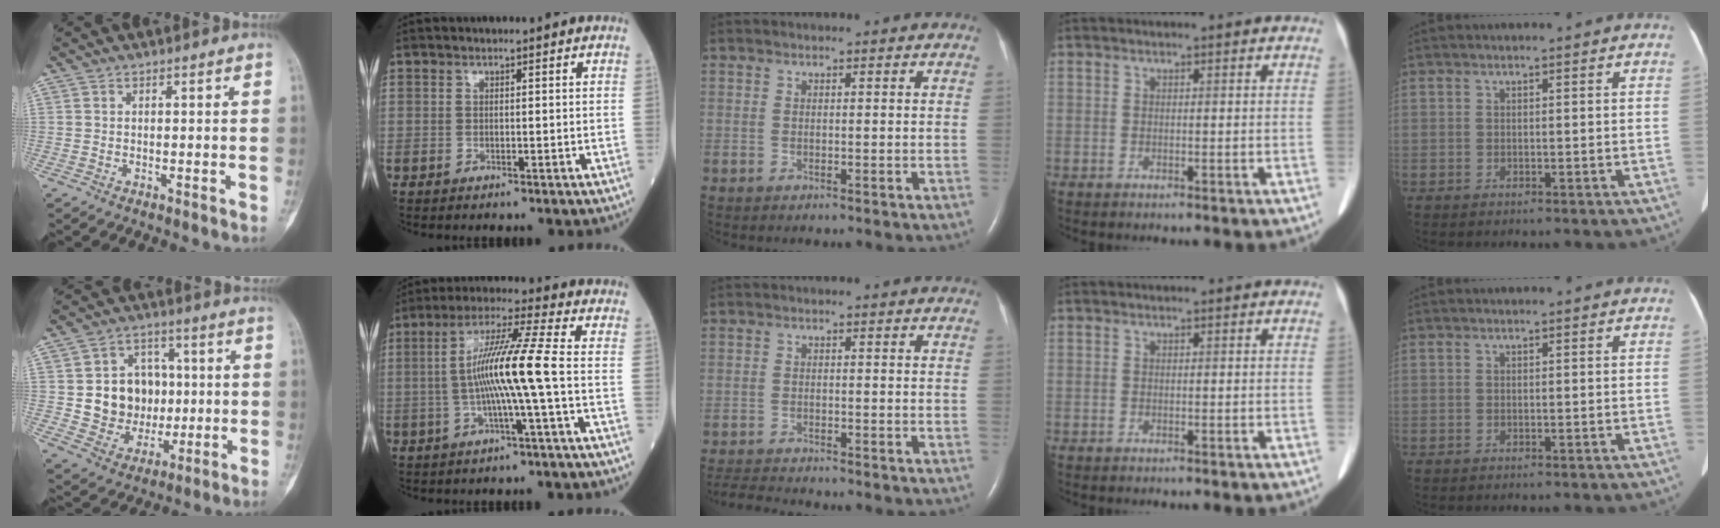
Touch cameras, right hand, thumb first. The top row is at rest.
{"thumb": {"total": 13.4, "force": [0.6, 11.5, 6.8], "torque": [-0.050, 0.010, 0.025]}, "index": {"total": 10.5, "force": [-1.1, -1.2, 10.4], "torque": [-0.197, 0.012, -0.023]}, "middle": {"total": 4.2, "force": [-4.1, -0.5, 0.8], "torque": [-0.017, -0.021, -0.072]}}